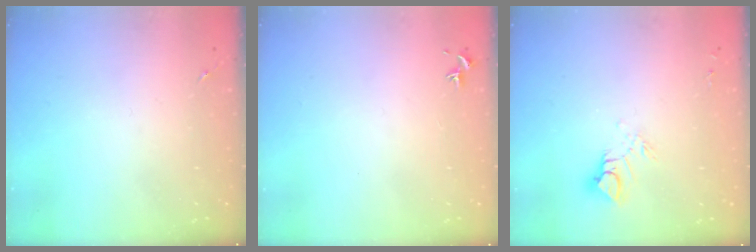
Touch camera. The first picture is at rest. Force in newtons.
{"total": 0.7, "press": 0.6, "slide": 0.5}
{"total": 7.4, "press": 7.4, "slide": 0.8}